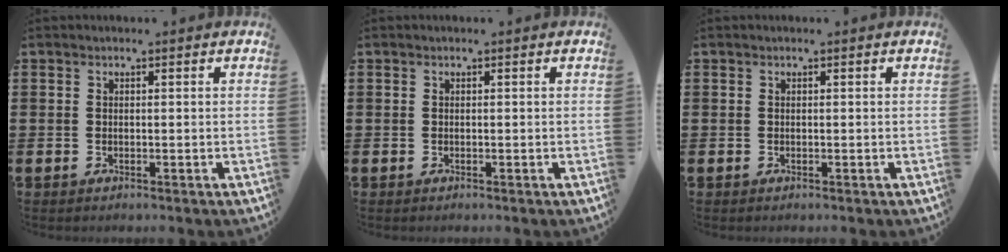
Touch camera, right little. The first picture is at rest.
{"total": 0.0}
{"total": 0.0}